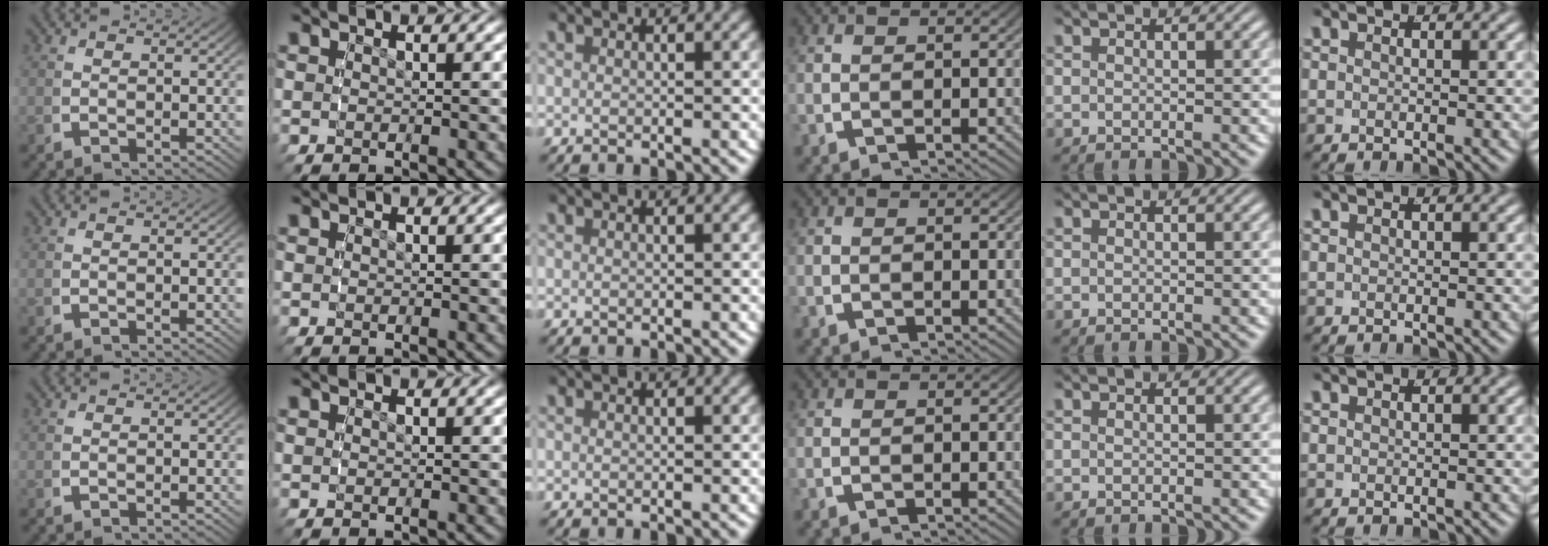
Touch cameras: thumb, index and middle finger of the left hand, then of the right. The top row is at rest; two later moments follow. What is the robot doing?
{"motion": "reach", "object": "air blower"}